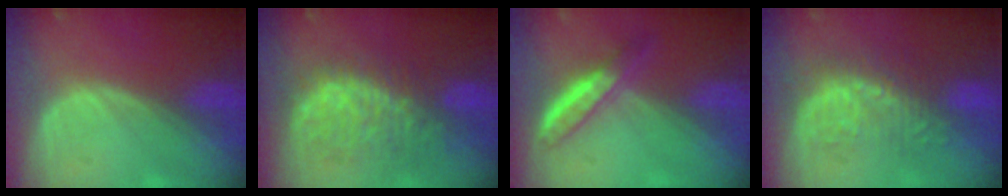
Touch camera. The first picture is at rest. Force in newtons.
{"total": 9.8, "press": 9.2, "slide": 3.6}
{"total": 4.9, "press": 4.5, "slide": 2.0}
{"total": 8.8, "press": 8.6, "slide": 2.0}